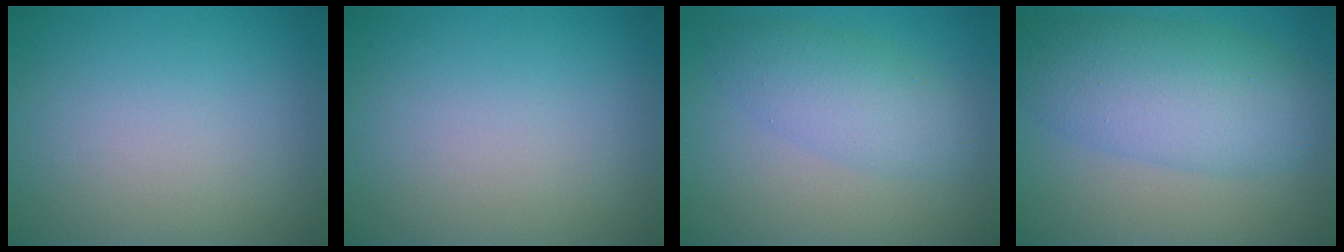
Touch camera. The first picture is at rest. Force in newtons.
{"total": 0.0}
{"total": 3.9, "press": 3.9, "slide": 0.1}
{"total": 7.4, "press": 7.4, "slide": 0.2}